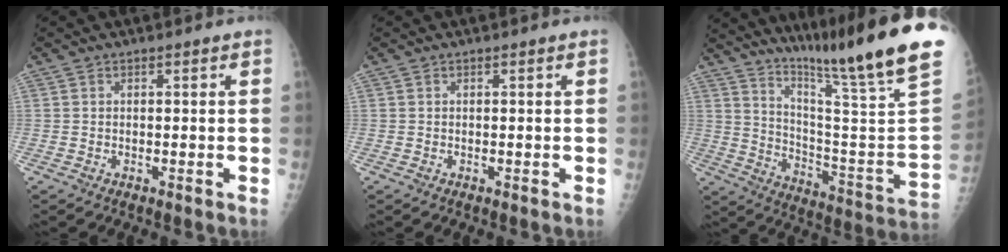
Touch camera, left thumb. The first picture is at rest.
{"total": 0.0}
{"total": 27.6, "force": [20.8, -0.3, 18.1], "torque": [-0.271, -0.151, 0.312]}